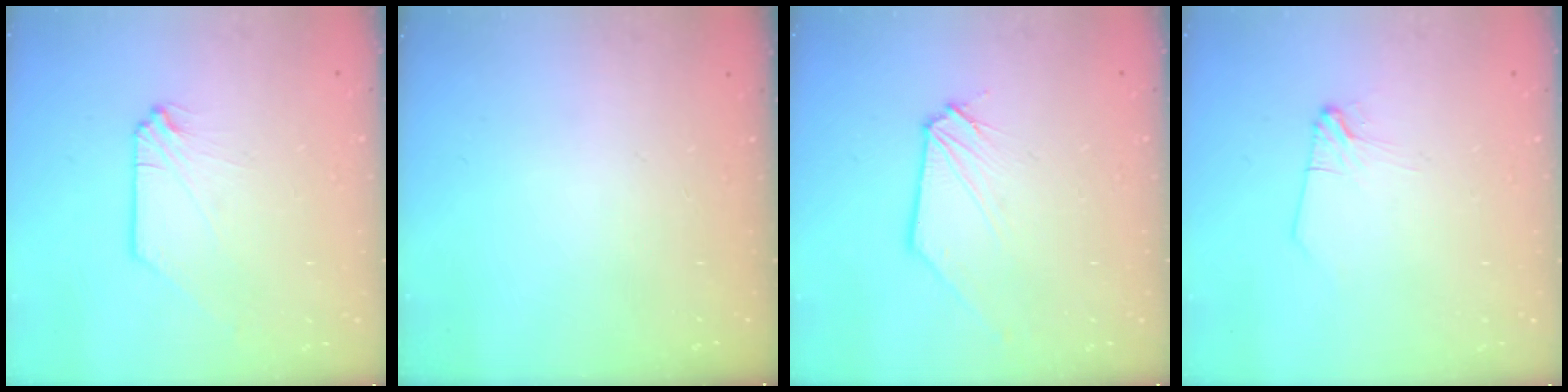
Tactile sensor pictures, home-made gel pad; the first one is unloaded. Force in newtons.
{"total": 0.0}
{"total": 0.6, "press": 0.6, "slide": 0.1}
{"total": 2.5, "press": 2.5, "slide": 0.5}